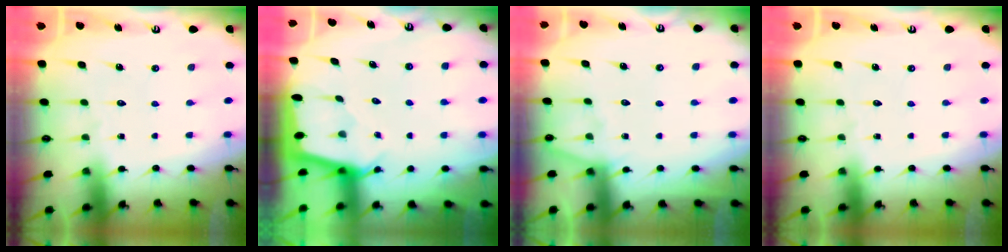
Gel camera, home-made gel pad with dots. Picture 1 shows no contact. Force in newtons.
{"total": 2.1, "press": 2.1, "slide": 0.3}
{"total": 4.3, "press": 4.3, "slide": 0.6}
{"total": 0.0}